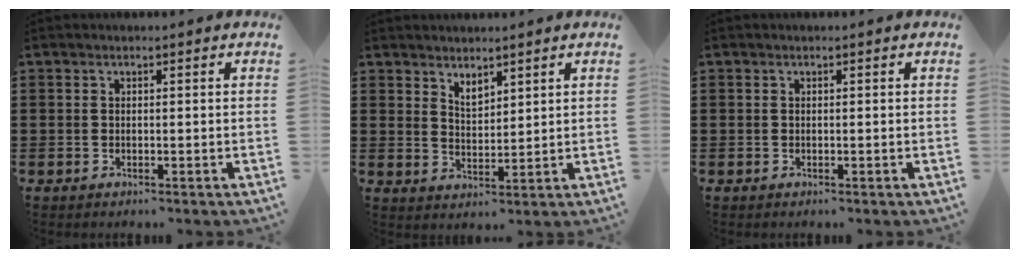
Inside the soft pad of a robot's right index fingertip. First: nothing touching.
{"total": 2.7, "force": [2.4, 1.0, 0.5], "torque": [-0.017, -0.001, 0.046]}
{"total": 0.0}